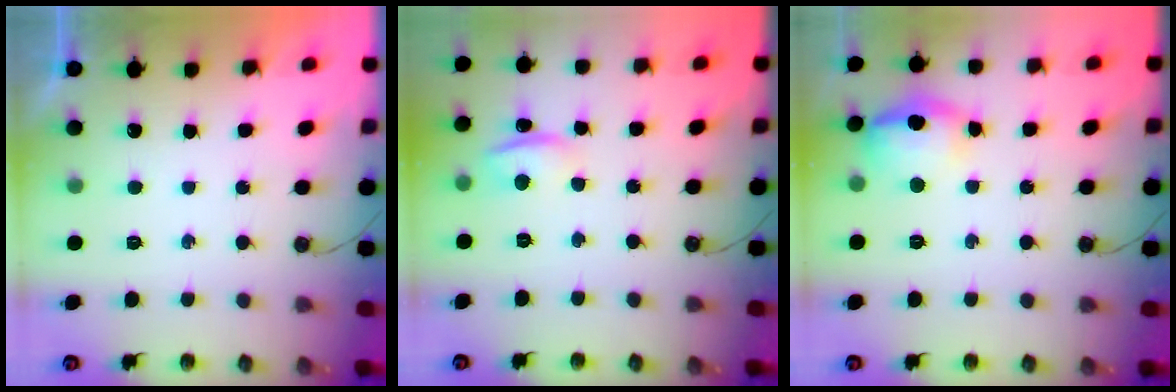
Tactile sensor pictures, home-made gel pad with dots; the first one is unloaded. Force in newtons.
{"total": 1.6, "press": 1.4, "slide": 0.7}
{"total": 18.4, "press": 13.5, "slide": 12.5}